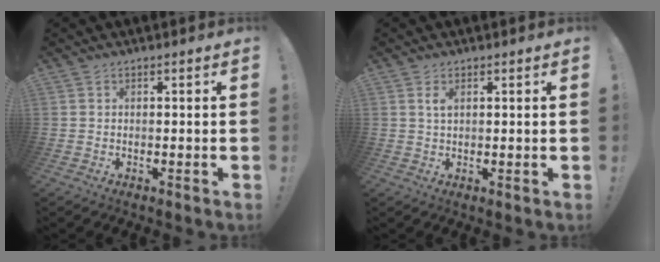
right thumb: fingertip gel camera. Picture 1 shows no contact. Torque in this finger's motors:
{"motor_torque": [-0.02, 0.21, 0.13, 0.10, -0.03]}